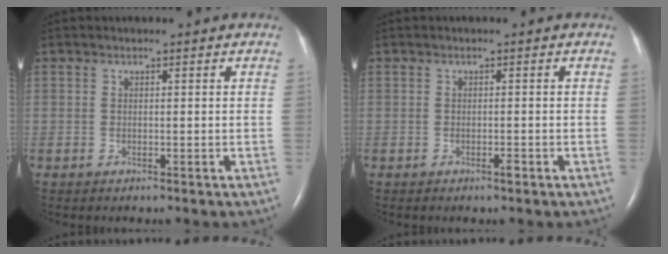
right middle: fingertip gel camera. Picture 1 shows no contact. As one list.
[{"total": 0.8, "force": [-0.6, 0.1, 0.6], "torque": [-0.013, -0.001, -0.008]}]